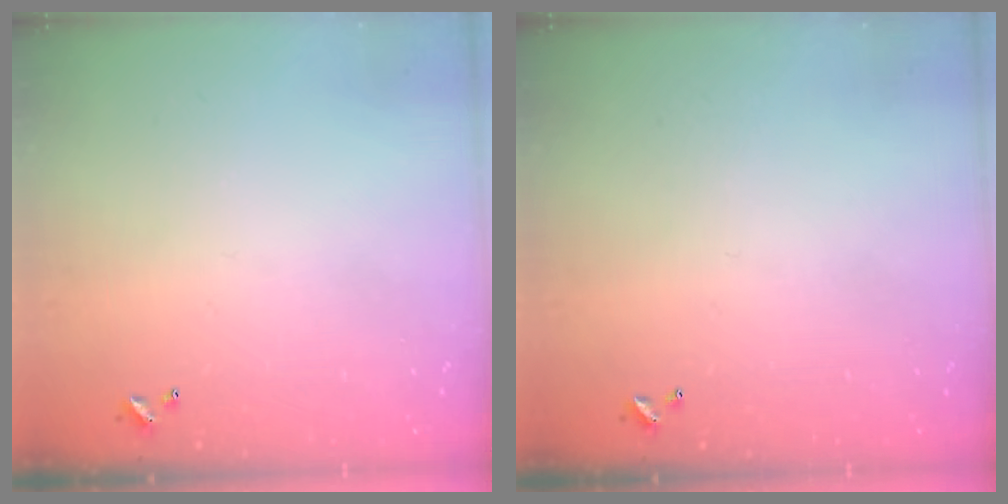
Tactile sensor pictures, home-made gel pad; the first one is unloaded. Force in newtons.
{"total": 0.0}